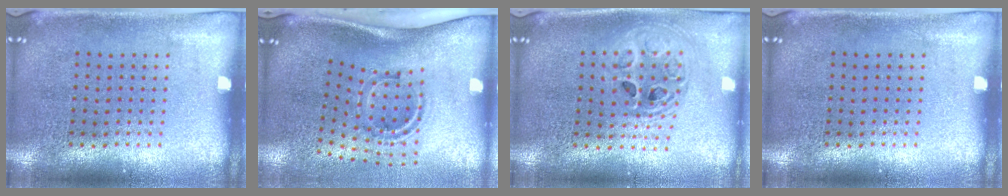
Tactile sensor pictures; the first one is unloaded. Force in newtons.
{"total": 2.0, "press": 1.1, "slide": 1.6}
{"total": 1.8, "press": 1.5, "slide": 1.0}
{"total": 0.0}